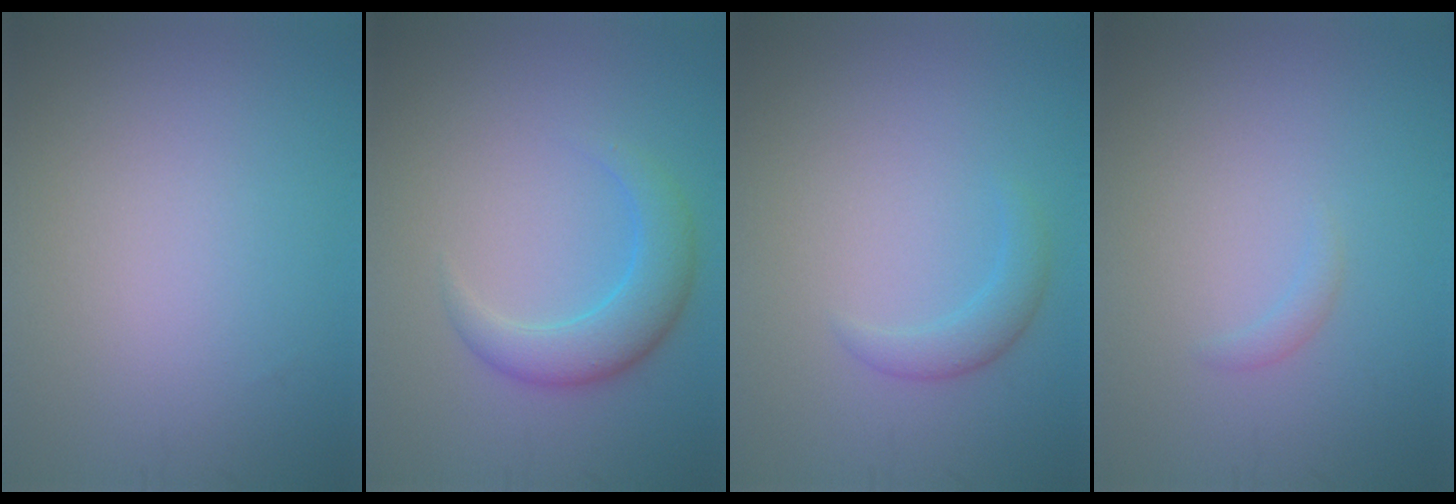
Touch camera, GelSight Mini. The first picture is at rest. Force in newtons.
{"total": 4.1, "press": 4.0, "slide": 0.1}
{"total": 1.8, "press": 1.8, "slide": 0.0}
{"total": 0.8, "press": 0.8, "slide": 0.1}